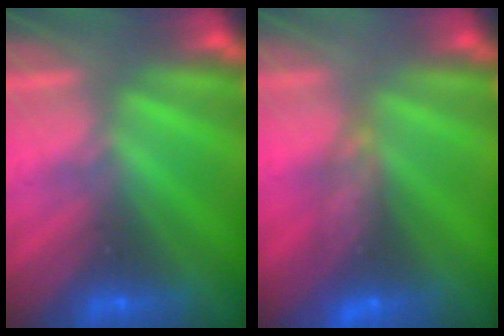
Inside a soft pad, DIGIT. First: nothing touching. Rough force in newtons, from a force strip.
{"total": 8.6}